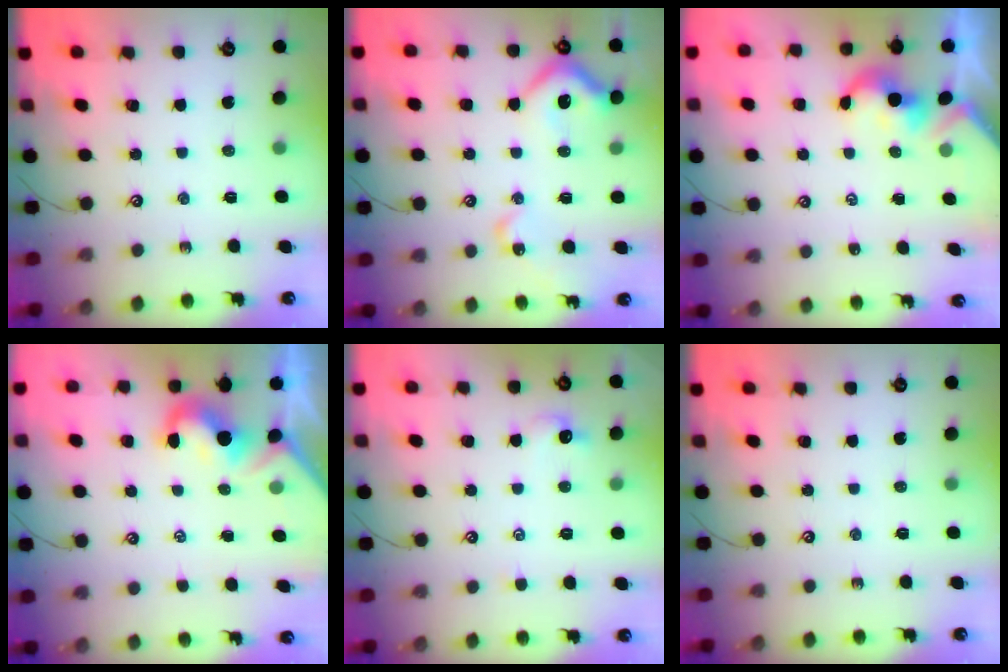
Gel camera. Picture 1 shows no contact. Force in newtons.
{"total": 11.9, "press": 11.8, "slide": 1.5}
{"total": 2.1, "press": 2.0, "slide": 0.3}
{"total": 1.7, "press": 1.5, "slide": 0.8}
{"total": 0.7, "press": 0.2, "slide": 0.6}
{"total": 0.0}